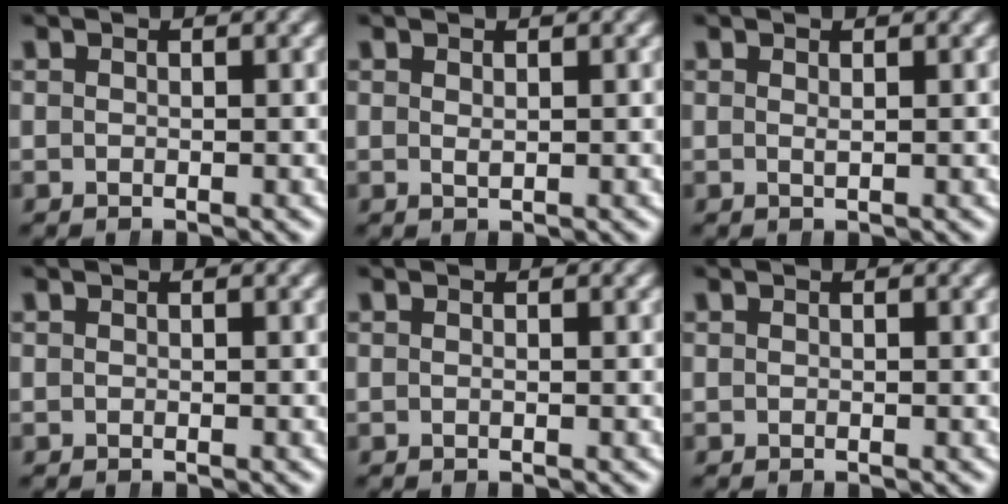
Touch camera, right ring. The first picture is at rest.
{"total": 0.7, "force": [0.4, -0.5, 0.3], "torque": [0.004, -0.006, 0.016]}
{"total": 0.7, "force": [0.3, -0.6, 0.3], "torque": [0.003, -0.004, 0.010]}
{"total": 0.0}
{"total": 0.0}
{"total": 0.0}